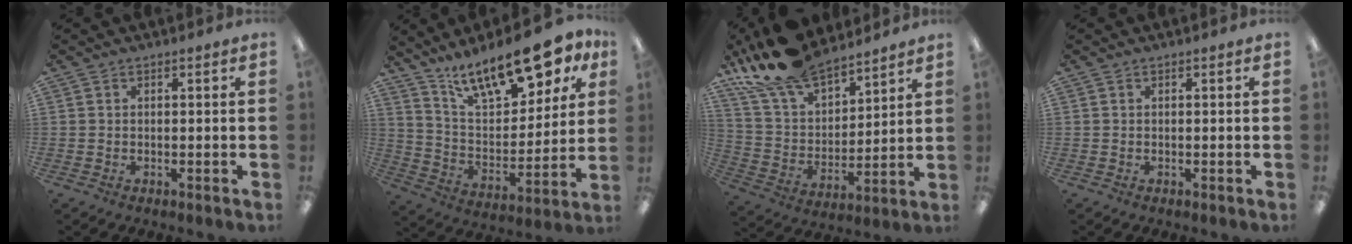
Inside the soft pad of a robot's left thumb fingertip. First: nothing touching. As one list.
[{"total": 19.5, "force": [14.2, 7.4, 11.3], "torque": [-0.183, -0.083, 0.245]}, {"total": 19.0, "force": [15.8, 7.5, 7.4], "torque": [-0.165, -0.094, 0.292]}, {"total": 0.0}]